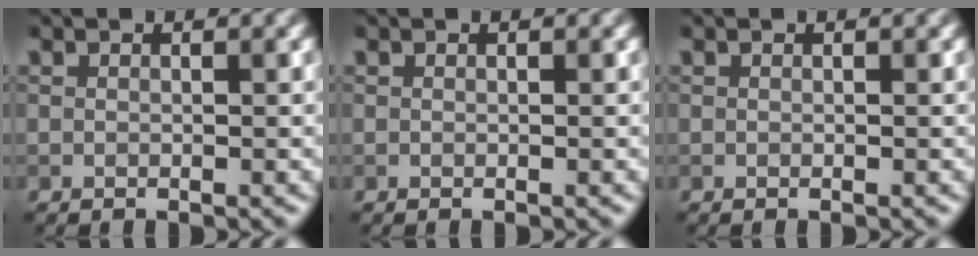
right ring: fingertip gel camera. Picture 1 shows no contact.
{"total": 0.0}
{"total": 0.0}